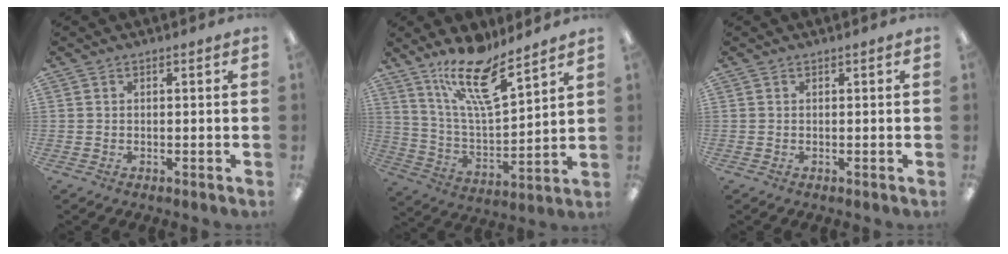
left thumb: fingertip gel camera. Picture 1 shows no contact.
{"total": 17.0, "force": [12.2, 4.9, 10.9], "torque": [-0.197, -0.066, 0.207]}
{"total": 0.0}